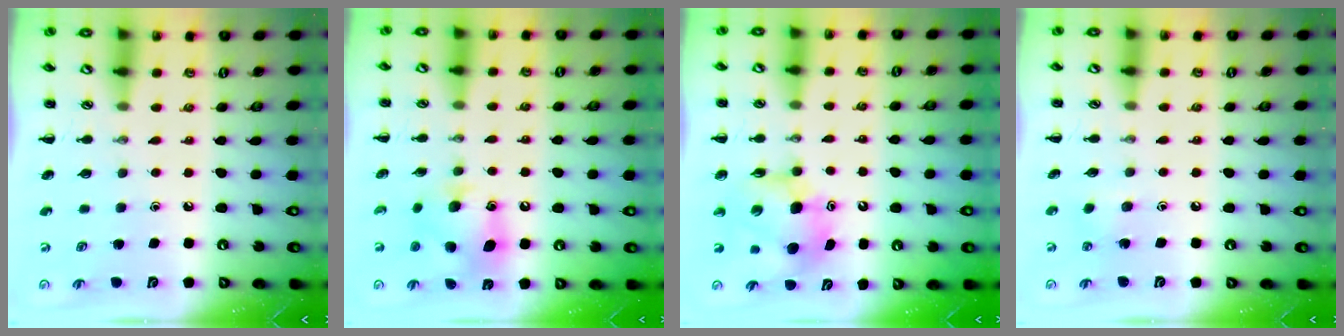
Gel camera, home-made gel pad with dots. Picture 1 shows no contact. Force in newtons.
{"total": 11.4, "press": 11.3, "slide": 1.7}
{"total": 8.7, "press": 8.3, "slide": 2.6}
{"total": 4.4, "press": 4.3, "slide": 1.1}